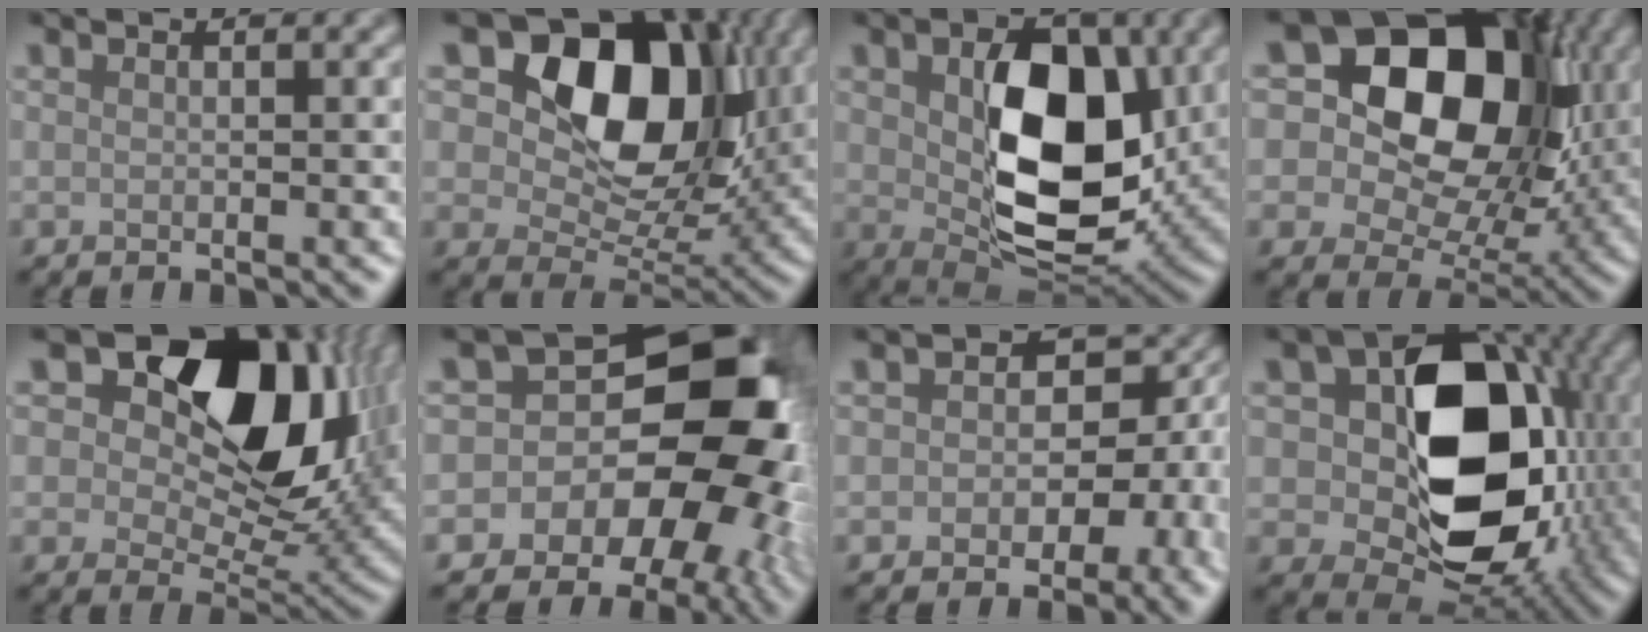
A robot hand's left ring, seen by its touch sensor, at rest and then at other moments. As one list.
[{"total": 13.3, "force": [4.6, 9.1, 8.6], "torque": [-0.125, 0.000, 0.071]}, {"total": 10.9, "force": [0.9, 6.8, 8.4], "torque": [-0.145, -0.017, 0.032]}, {"total": 16.3, "force": [5.2, 11.1, 10.8], "torque": [-0.167, 0.049, 0.078]}, {"total": 15.9, "force": [6.4, 9.3, 11.3], "torque": [-0.166, 0.018, 0.097]}, {"total": 17.1, "force": [-1.2, 12.9, 11.2], "torque": [-0.114, 0.012, -0.047]}, {"total": 10.1, "force": [-1.1, 7.9, 6.2], "torque": [-0.020, -0.005, -0.037]}, {"total": 14.9, "force": [0.6, 10.4, 10.6], "torque": [-0.132, 0.001, 0.008]}]